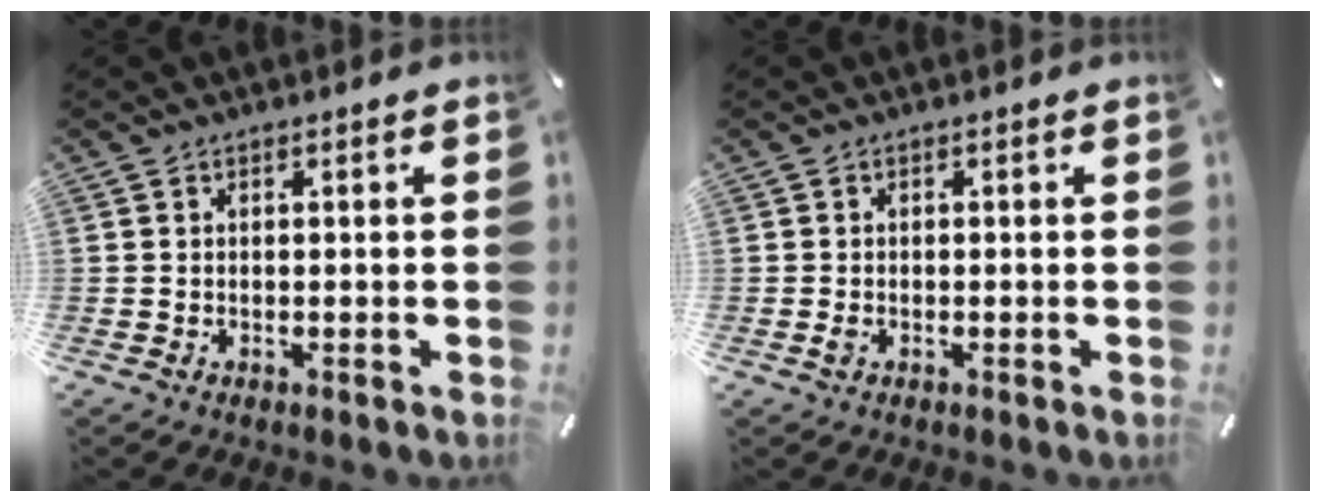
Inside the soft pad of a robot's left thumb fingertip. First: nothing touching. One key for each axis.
{"total": 1.0, "fx": -0.3, "fy": 0.7, "fz": 0.7, "tx": -0.012, "ty": 0.000, "tz": -0.006}